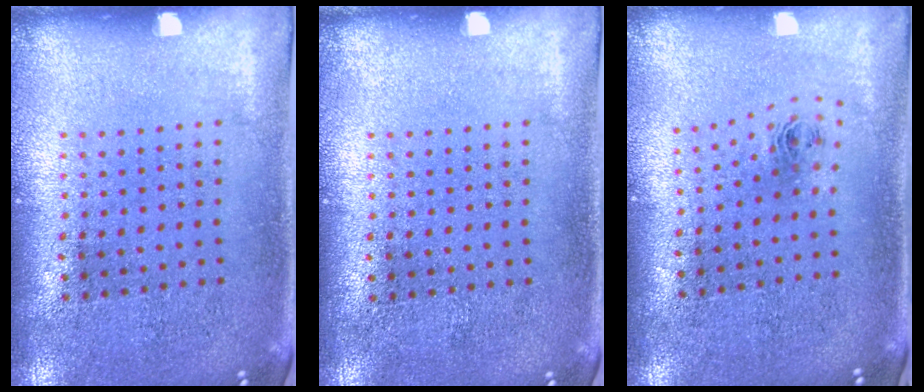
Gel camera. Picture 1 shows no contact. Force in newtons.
{"total": 0.0}
{"total": 0.8, "press": 0.3, "slide": 0.7}